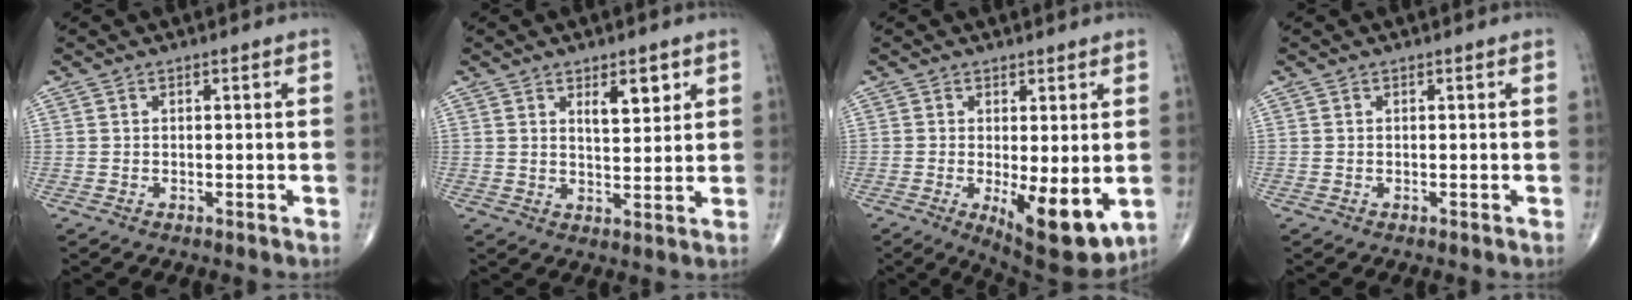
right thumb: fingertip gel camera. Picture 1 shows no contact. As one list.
[{"total": 5.4, "force": [2.7, 2.1, 4.1], "torque": [-0.052, -0.021, 0.045]}, {"total": 10.6, "force": [-2.0, 3.7, 9.7], "torque": [-0.133, -0.026, -0.017]}, {"total": 0.0}]